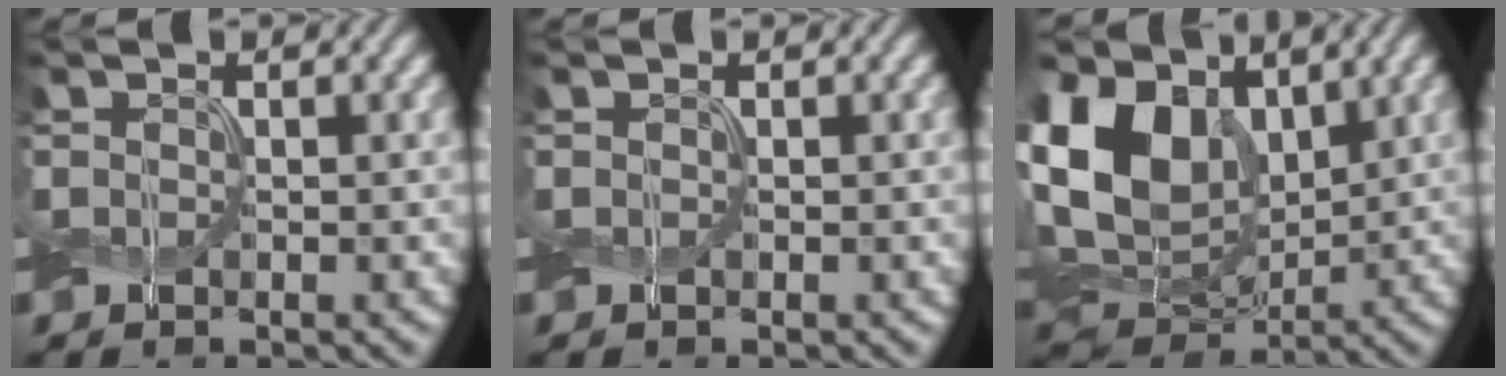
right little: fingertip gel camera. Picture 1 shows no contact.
{"total": 0.0}
{"total": 14.4, "force": [4.6, 10.1, 9.2], "torque": [-0.206, 0.019, 0.087]}